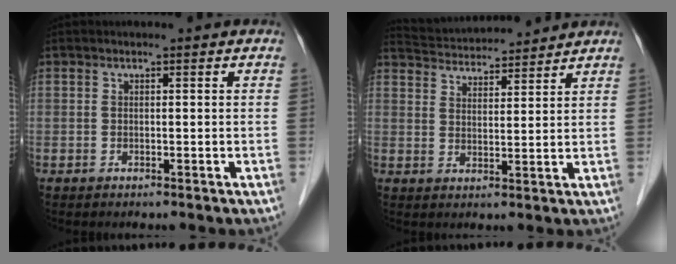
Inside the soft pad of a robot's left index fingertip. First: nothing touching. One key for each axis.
{"total": 11.1, "fx": 10.7, "fy": 1.1, "fz": 2.5, "tx": -0.053, "ty": 0.025, "tz": 0.168}